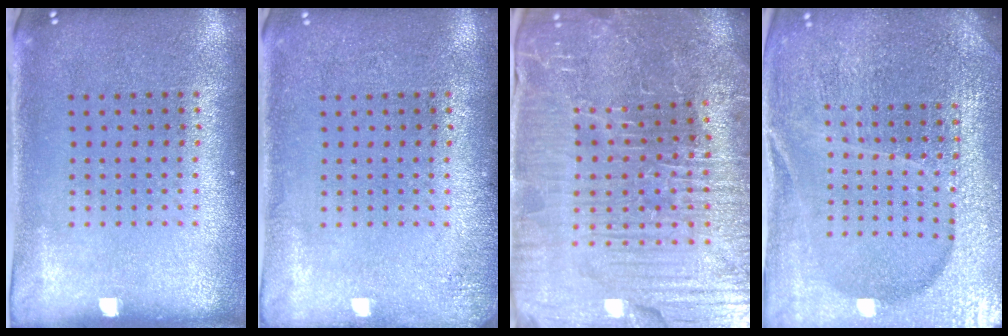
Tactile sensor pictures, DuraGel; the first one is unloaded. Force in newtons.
{"total": 1.3, "press": 1.3, "slide": 0.2}
{"total": 5.6, "press": 5.4, "slide": 1.6}
{"total": 5.3, "press": 4.8, "slide": 2.2}